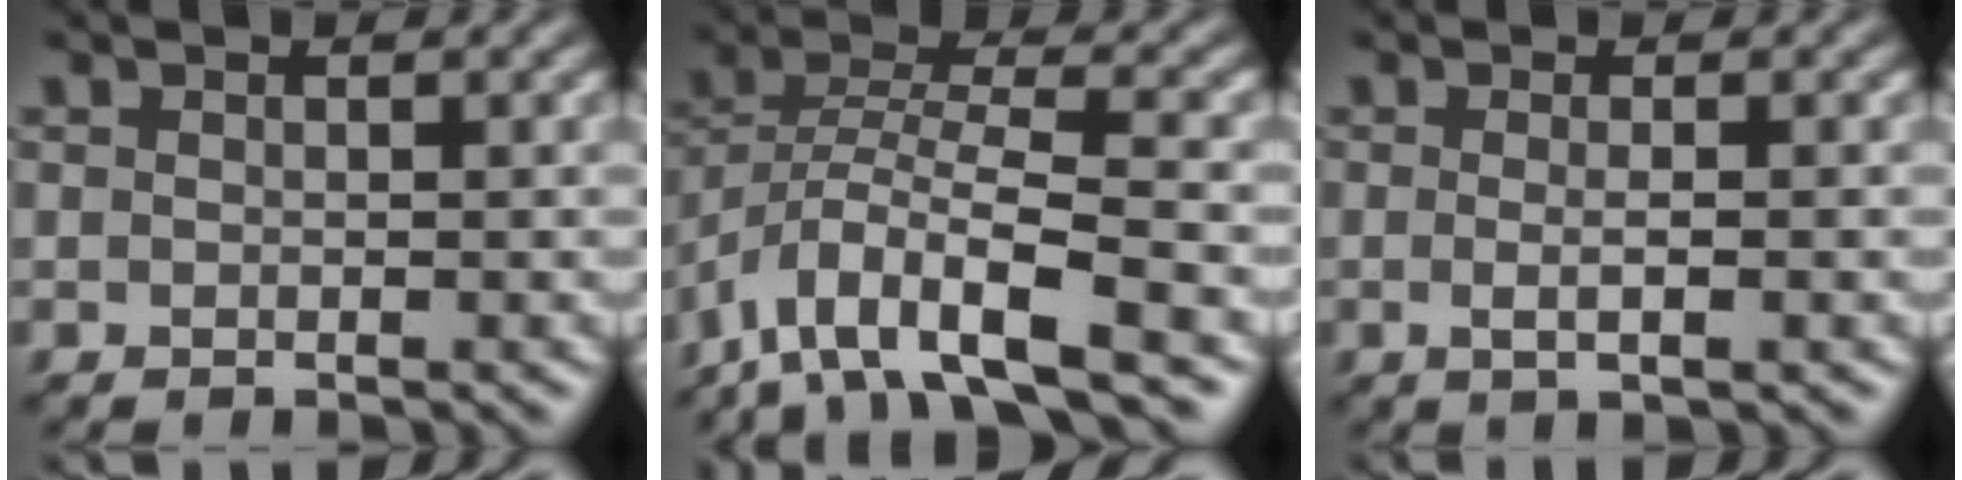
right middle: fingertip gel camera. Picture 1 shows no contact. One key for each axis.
{"total": 8.9, "fx": -5.6, "fy": 2.5, "fz": 6.4, "tx": -0.118, "ty": 0.002, "tz": -0.115}
{"total": 2.0, "fx": -0.1, "fy": 0.5, "fz": 1.9, "tx": -0.027, "ty": -0.006, "tz": -0.007}